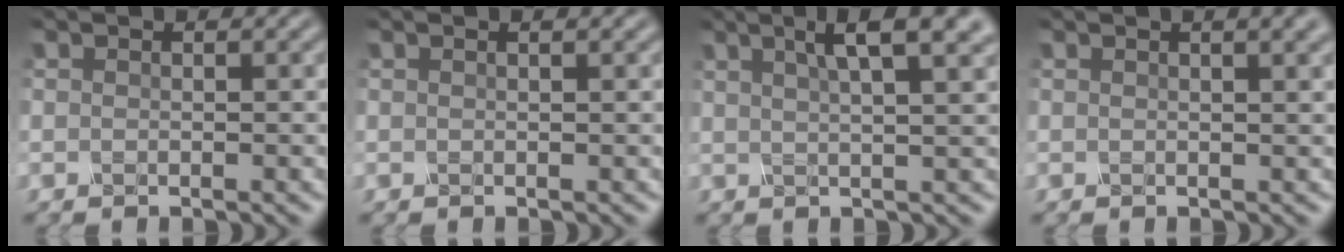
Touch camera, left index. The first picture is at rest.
{"total": 0.6, "force": [0.4, 0.1, 0.5], "torque": [-0.009, -0.001, 0.000]}
{"total": 6.6, "force": [3.5, 1.9, 5.3], "torque": [-0.055, 0.029, 0.028]}
{"total": 3.5, "force": [1.9, 1.3, 2.6], "torque": [-0.018, 0.014, 0.009]}